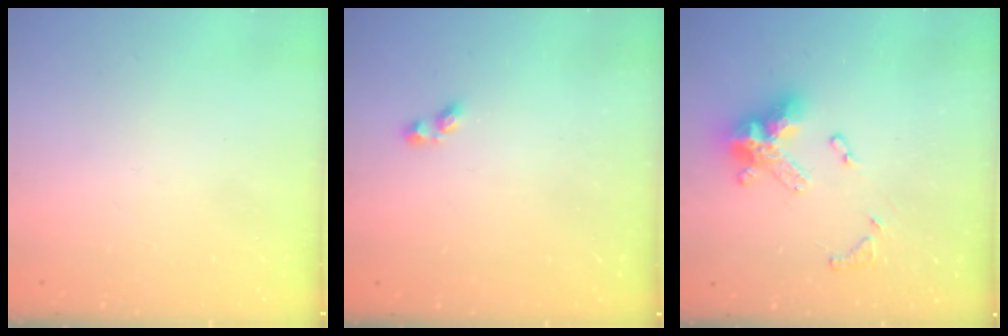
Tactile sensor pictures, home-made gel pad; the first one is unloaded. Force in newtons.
{"total": 1.6, "press": 1.5, "slide": 0.3}
{"total": 14.7, "press": 14.6, "slide": 1.6}